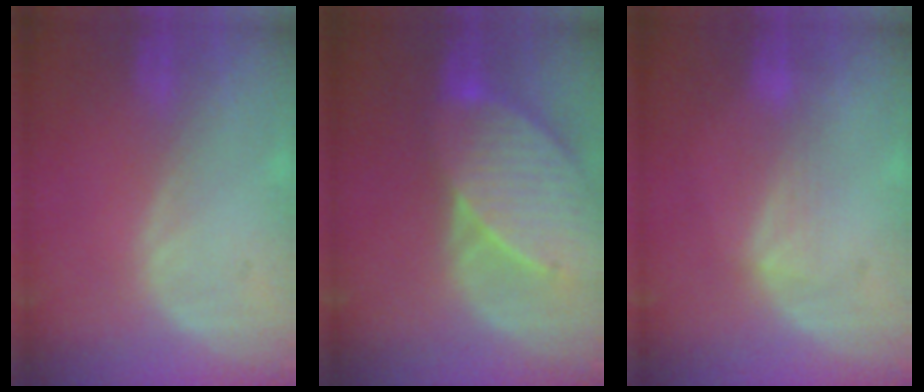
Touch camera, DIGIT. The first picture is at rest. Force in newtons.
{"total": 9.8, "press": 8.8, "slide": 4.3}
{"total": 2.7, "press": 2.7, "slide": 0.4}